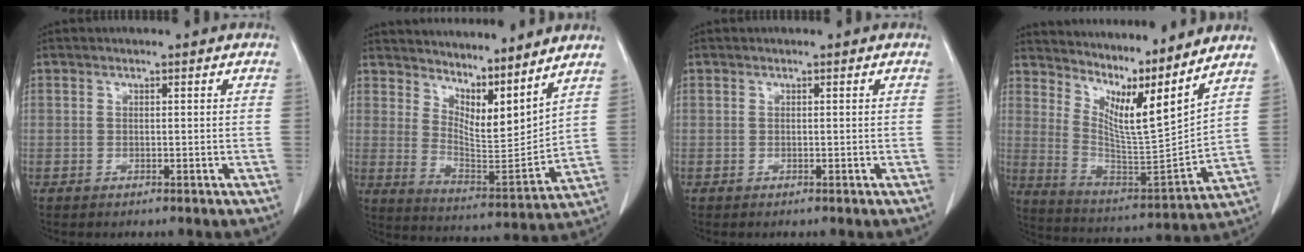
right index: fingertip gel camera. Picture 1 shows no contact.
{"total": 15.6, "force": [12.3, 2.1, 9.4], "torque": [-0.160, -0.020, 0.204]}
{"total": 0.0}
{"total": 15.5, "force": [11.5, 0.7, 10.2], "torque": [-0.184, -0.015, 0.199]}